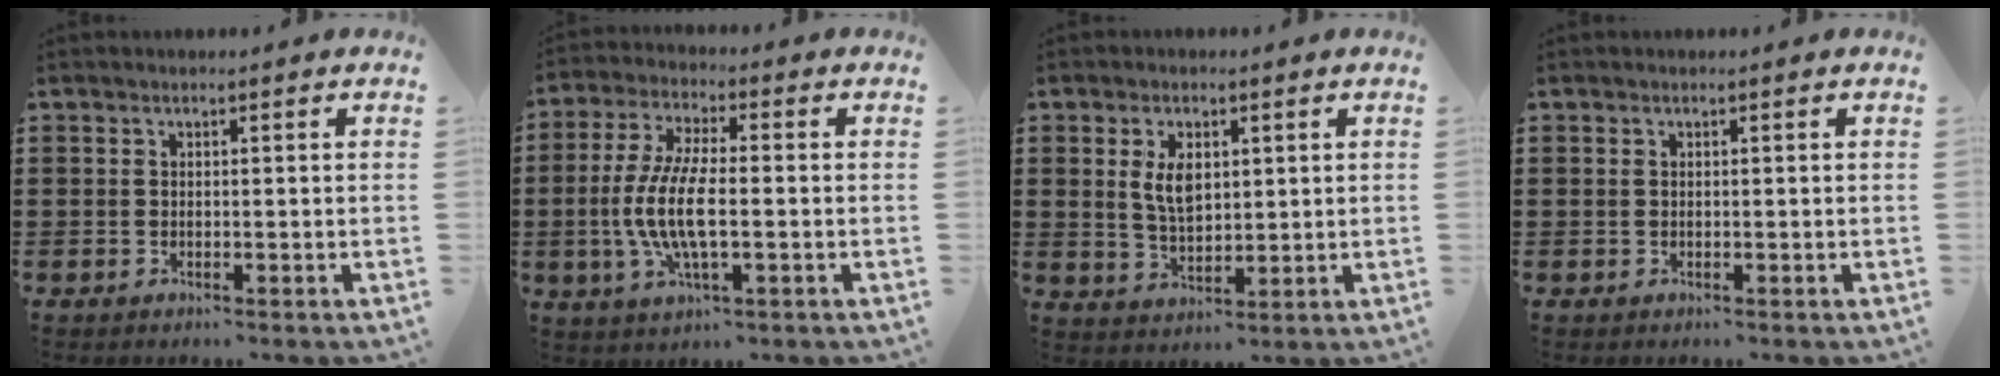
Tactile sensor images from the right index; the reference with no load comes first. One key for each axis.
{"total": 9.3, "fx": -1.9, "fy": 2.9, "fz": 8.6, "tx": -0.193, "ty": -0.013, "tz": -0.042}
{"total": 5.0, "fx": 1.4, "fy": 2.7, "fz": 4.0, "tx": -0.078, "ty": 0.006, "tz": 0.022}
{"total": 0.0}